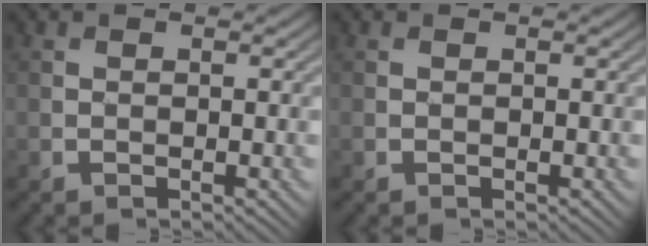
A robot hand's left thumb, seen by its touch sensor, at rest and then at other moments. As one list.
[{"total": 0.0}]